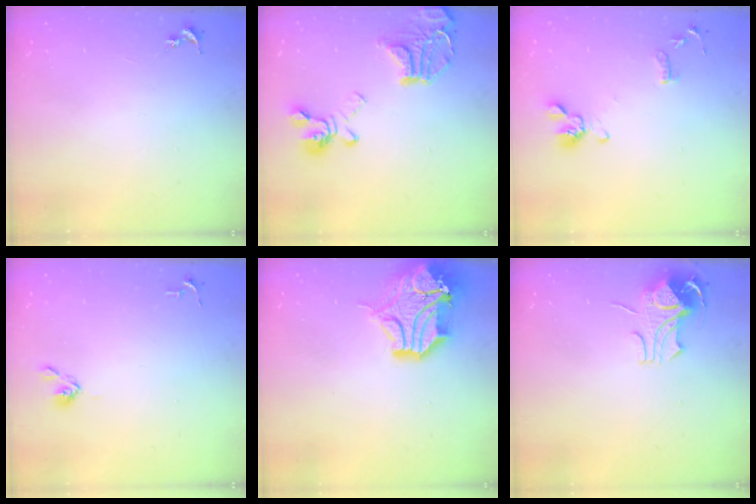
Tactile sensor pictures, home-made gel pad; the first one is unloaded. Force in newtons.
{"total": 19.9, "press": 19.8, "slide": 2.0}
{"total": 11.5, "press": 11.3, "slide": 1.8}
{"total": 4.8, "press": 4.8, "slide": 0.6}
{"total": 16.8, "press": 16.6, "slide": 2.4}
{"total": 8.9, "press": 8.9, "slide": 0.7}